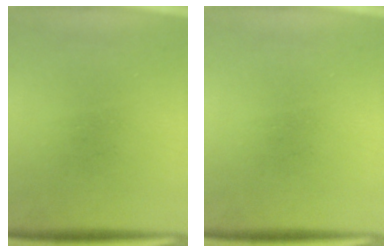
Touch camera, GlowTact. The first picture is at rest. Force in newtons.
{"total": 0.0}